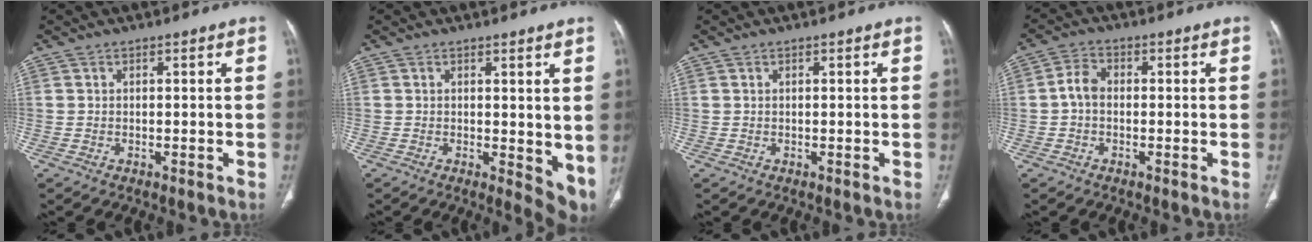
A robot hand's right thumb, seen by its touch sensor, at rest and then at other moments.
{"total": 6.1, "force": [0.7, 2.8, 5.4], "torque": [-0.056, -0.015, 0.012]}
{"total": 0.0}
{"total": 3.8, "force": [-0.5, 2.7, 2.6], "torque": [-0.045, 0.013, -0.018]}